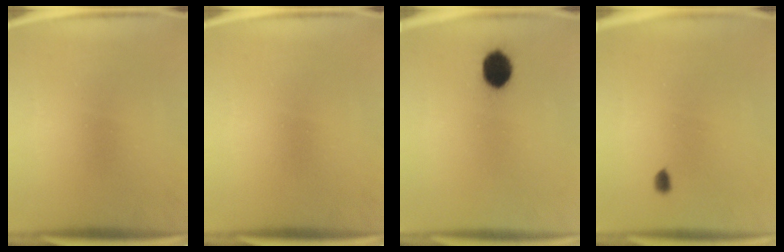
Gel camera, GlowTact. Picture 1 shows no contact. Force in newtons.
{"total": 0.0}
{"total": 6.8}
{"total": 1.2}